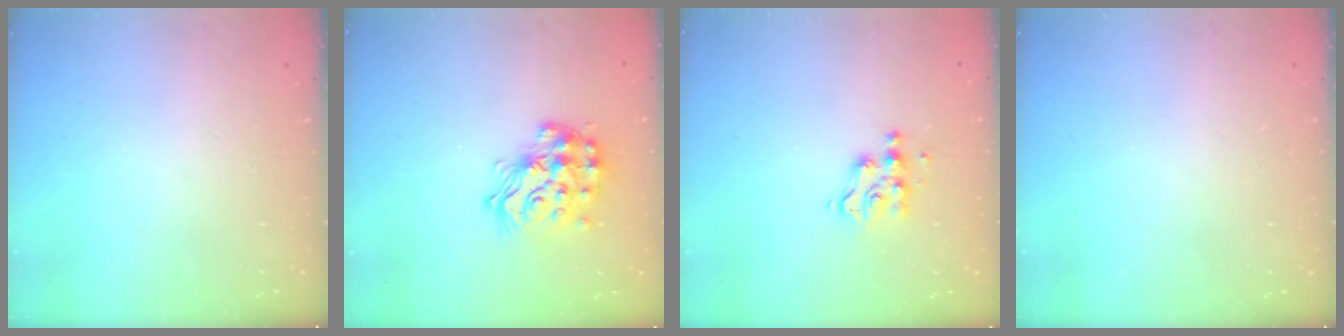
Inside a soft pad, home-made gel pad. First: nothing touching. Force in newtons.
{"total": 18.2, "press": 18.1, "slide": 1.0}
{"total": 6.0, "press": 6.0, "slide": 0.2}
{"total": 0.0}